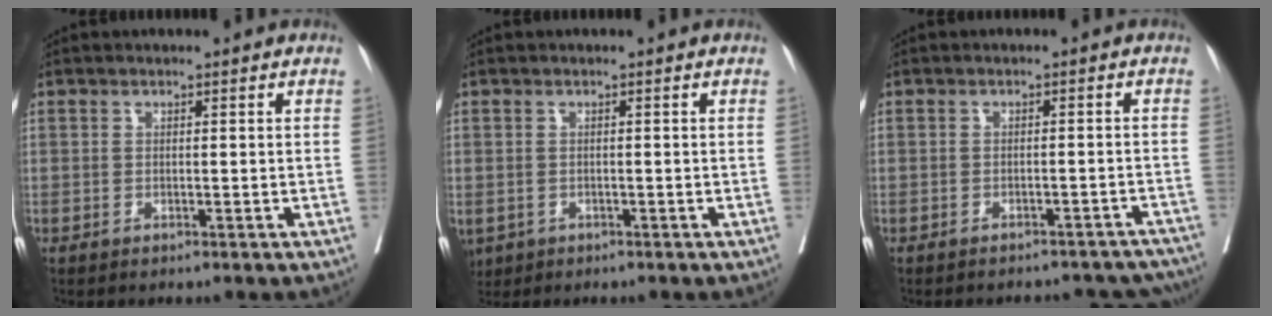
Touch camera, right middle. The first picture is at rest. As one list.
[{"total": 3.7, "force": [-1.7, 3.1, 1.2], "torque": [-0.025, -0.004, -0.022]}, {"total": 13.1, "force": [-12.1, 4.2, 2.6], "torque": [-0.039, 0.015, -0.123]}]